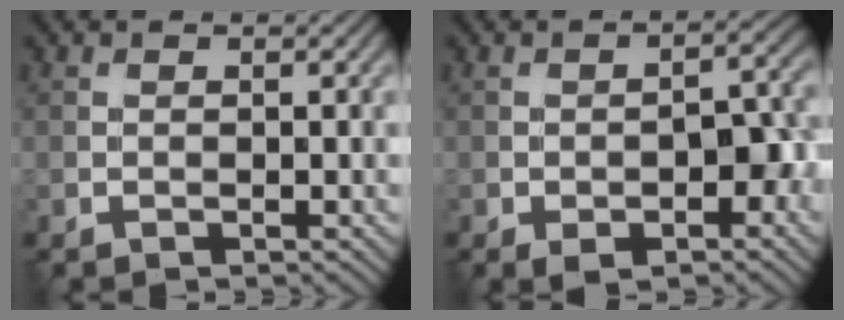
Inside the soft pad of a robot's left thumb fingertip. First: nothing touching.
{"total": 7.0, "force": [-2.6, 3.3, 5.5], "torque": [-0.082, -0.005, -0.036]}